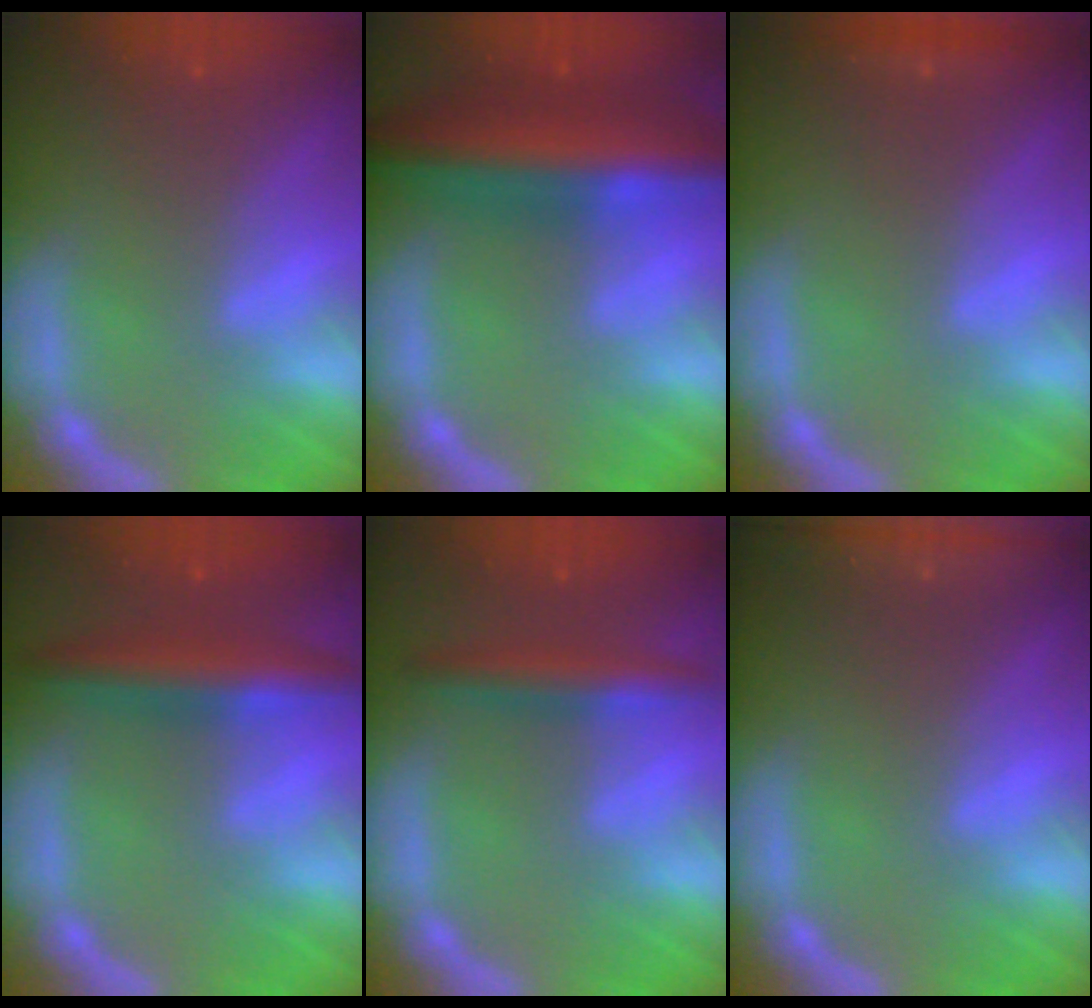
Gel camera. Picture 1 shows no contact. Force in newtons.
{"total": 9.5}
{"total": 0.9}
{"total": 5.0}
{"total": 3.5}
{"total": 9.0}